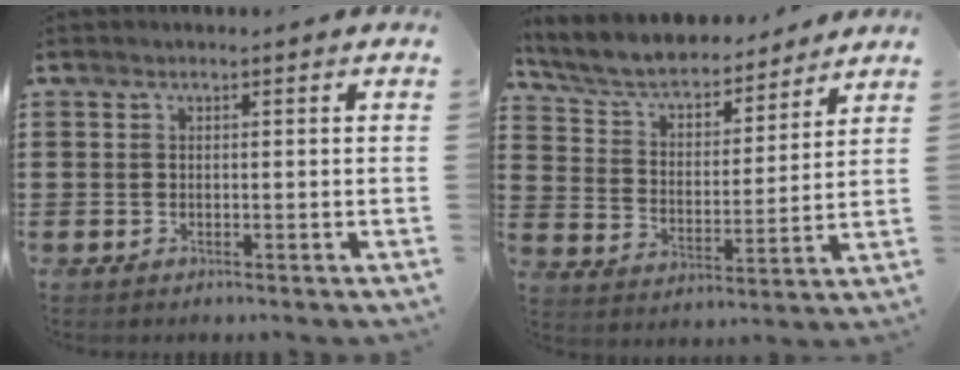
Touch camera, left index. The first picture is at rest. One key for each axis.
{"total": 6.0, "fx": 5.4, "fy": 1.5, "fz": 2.0, "tx": -0.066, "ty": -0.035, "tz": 0.089}